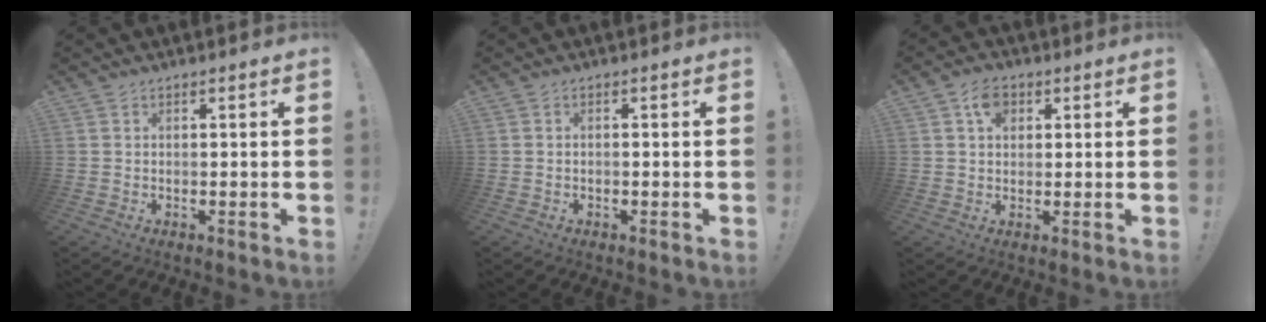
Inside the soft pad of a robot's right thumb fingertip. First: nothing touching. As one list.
[{"total": 0.8, "force": [-0.6, 0.1, 0.4], "torque": [-0.015, 0.003, -0.010]}, {"total": 5.7, "force": [2.1, 4.2, 3.2], "torque": [-0.050, 0.004, 0.038]}]